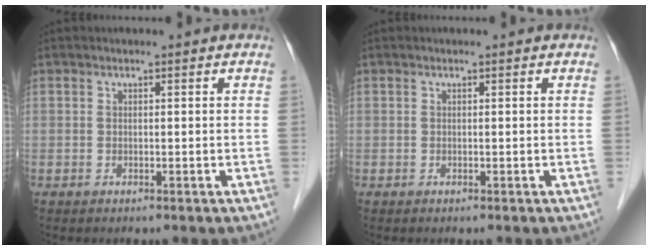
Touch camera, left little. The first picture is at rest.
{"total": 0.0}